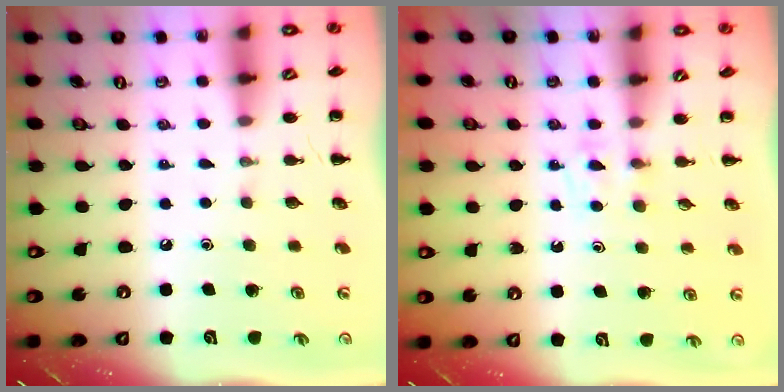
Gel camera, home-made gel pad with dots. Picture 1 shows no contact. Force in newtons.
{"total": 3.3, "press": 3.0, "slide": 1.3}